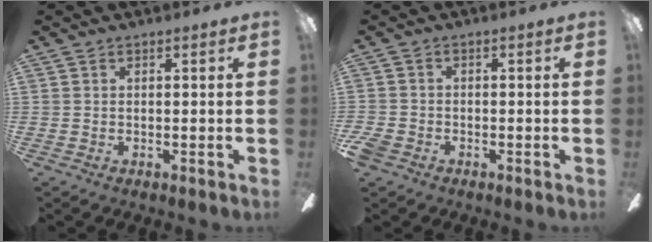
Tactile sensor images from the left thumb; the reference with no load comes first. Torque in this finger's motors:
{"motor_torque": [-0.36, 0.38, -0.08, 0.07, 0.01]}